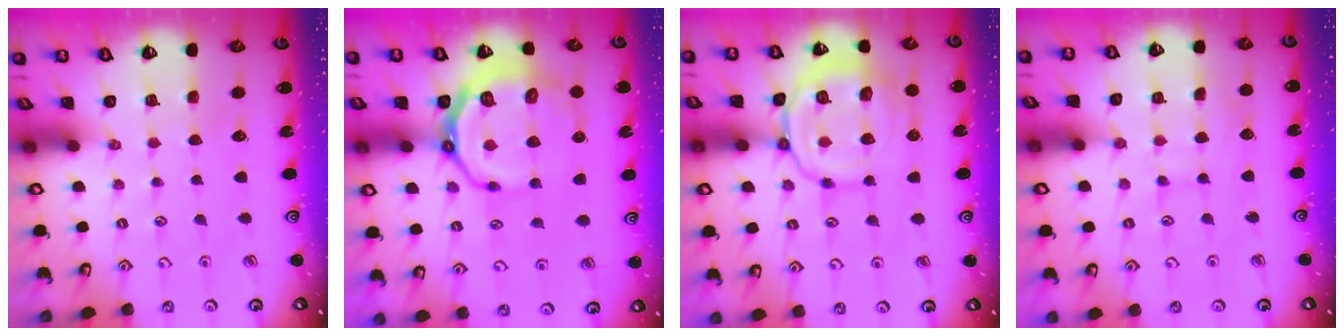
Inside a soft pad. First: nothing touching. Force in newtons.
{"total": 12.5, "press": 12.1, "slide": 3.0}
{"total": 14.8, "press": 14.8, "slide": 1.2}
{"total": 5.6, "press": 5.5, "slide": 0.5}